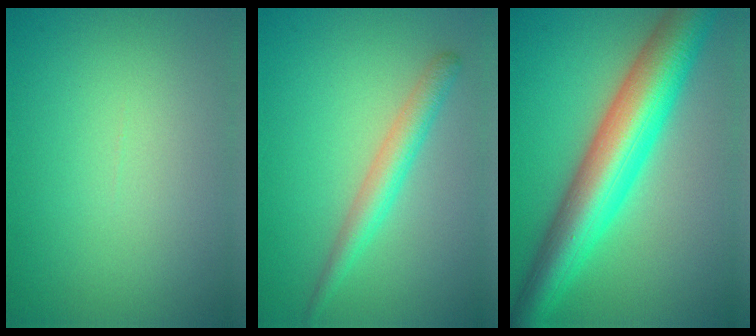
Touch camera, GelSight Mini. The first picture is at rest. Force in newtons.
{"total": 2.8, "press": 2.8, "slide": 0.0}
{"total": 10.0, "press": 10.0, "slide": 0.3}